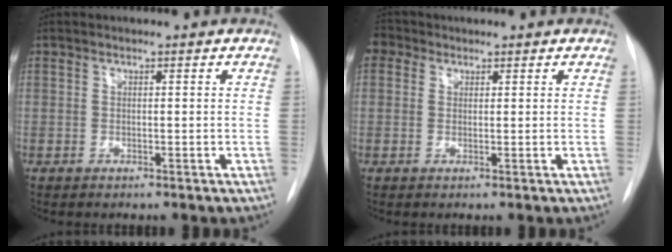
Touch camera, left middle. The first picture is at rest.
{"total": 2.9, "force": [1.3, 2.5, 0.8], "torque": [-0.016, 0.014, 0.023]}